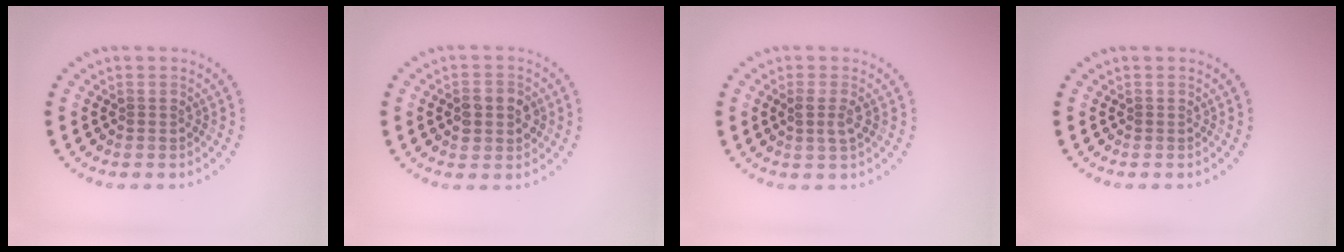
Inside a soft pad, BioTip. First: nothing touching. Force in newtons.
{"total": 2.6, "press": 2.6, "slide": 0.3}
{"total": 1.4, "press": 1.3, "slide": 0.7}
{"total": 0.0}